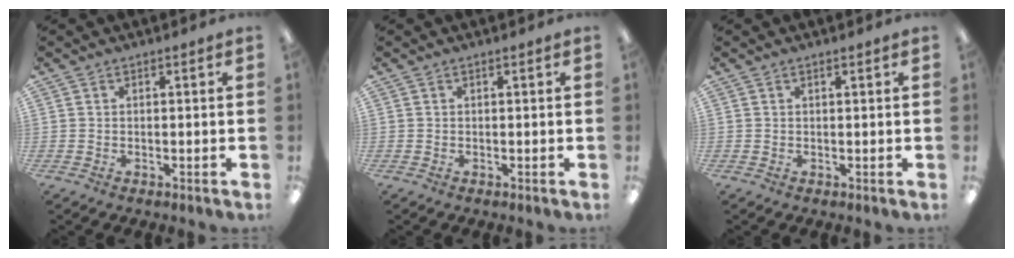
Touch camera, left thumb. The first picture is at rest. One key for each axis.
{"total": 0.0}
{"total": 0.6, "fx": 0.4, "fy": 0.0, "fz": 0.4, "tx": -0.008, "ty": 0.001, "tz": 0.007}